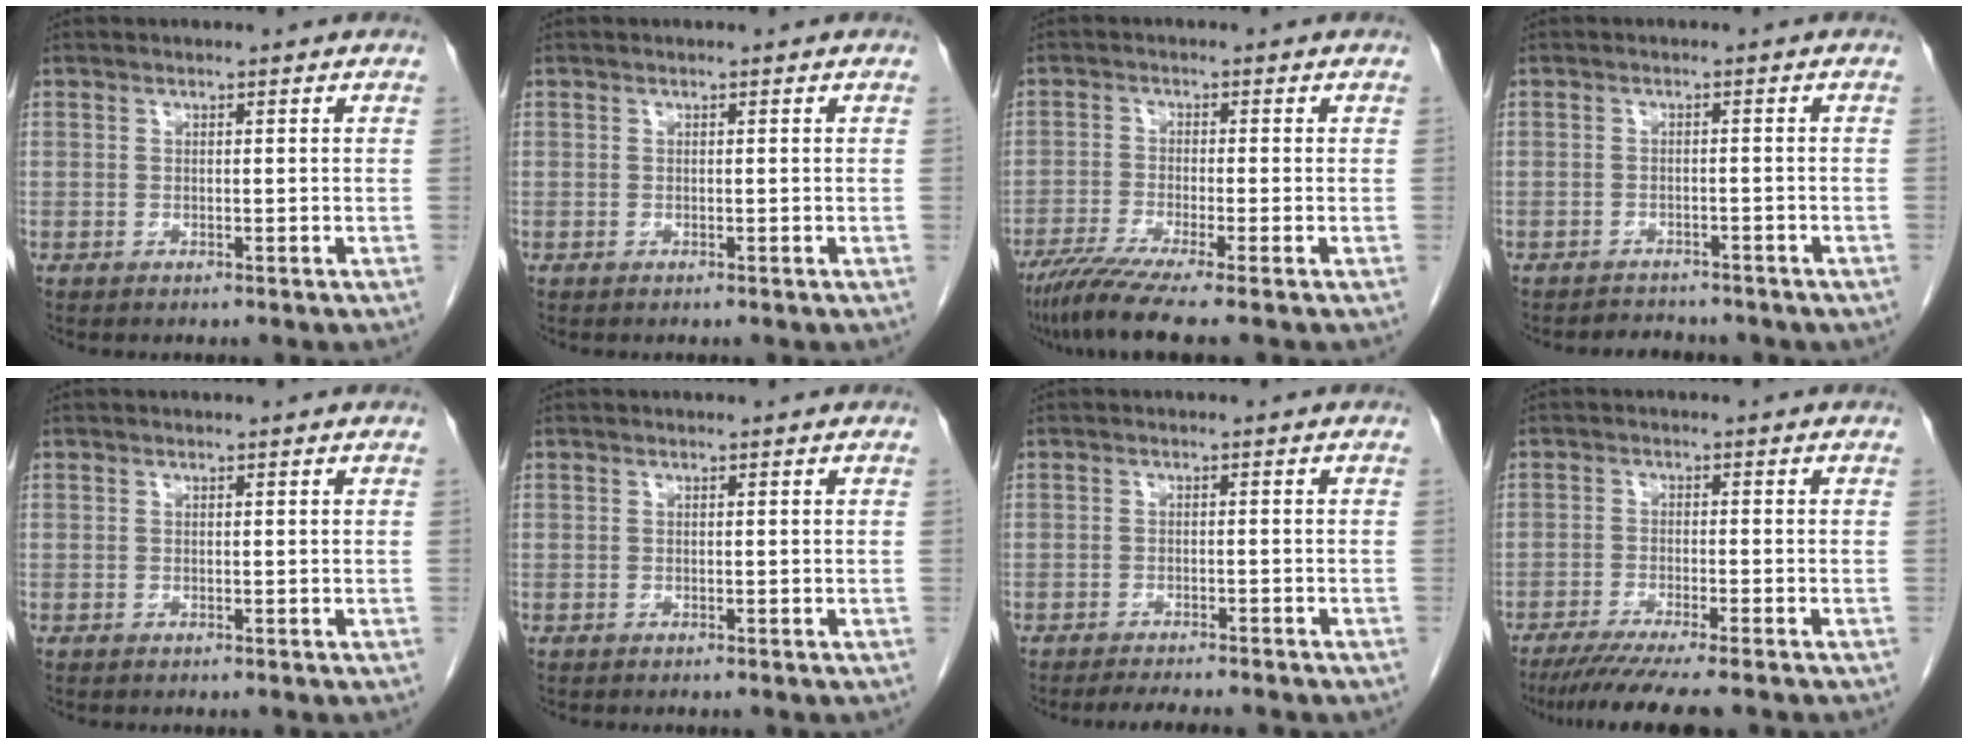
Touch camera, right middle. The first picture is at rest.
{"total": 0.0}
{"total": 7.4, "force": [-5.6, -1.0, 4.6], "torque": [-0.074, -0.024, -0.098]}
{"total": 4.9, "force": [-4.3, 2.1, 1.0], "torque": [-0.015, 0.005, -0.049]}
{"total": 0.0}
{"total": 0.0}
{"total": 6.8, "force": [-5.9, 1.0, 3.1], "torque": [-0.039, -0.008, -0.081]}
{"total": 9.4, "force": [-7.8, -0.3, 5.2], "torque": [-0.069, -0.026, -0.122]}